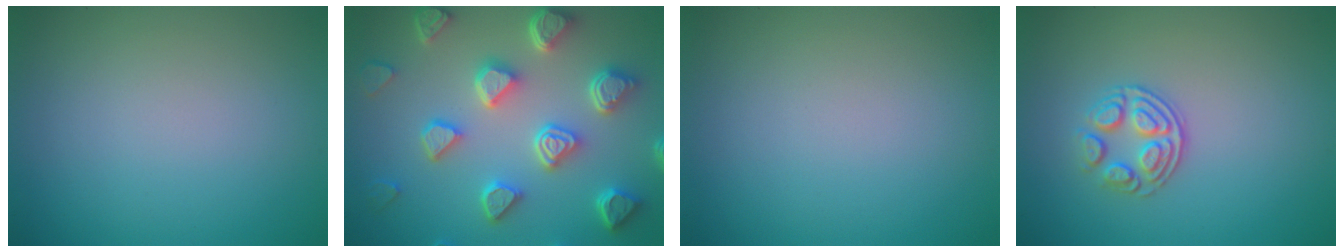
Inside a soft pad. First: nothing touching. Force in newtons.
{"total": 7.0, "press": 5.7, "slide": 4.1}
{"total": 0.0}
{"total": 2.9, "press": 2.5, "slide": 1.4}